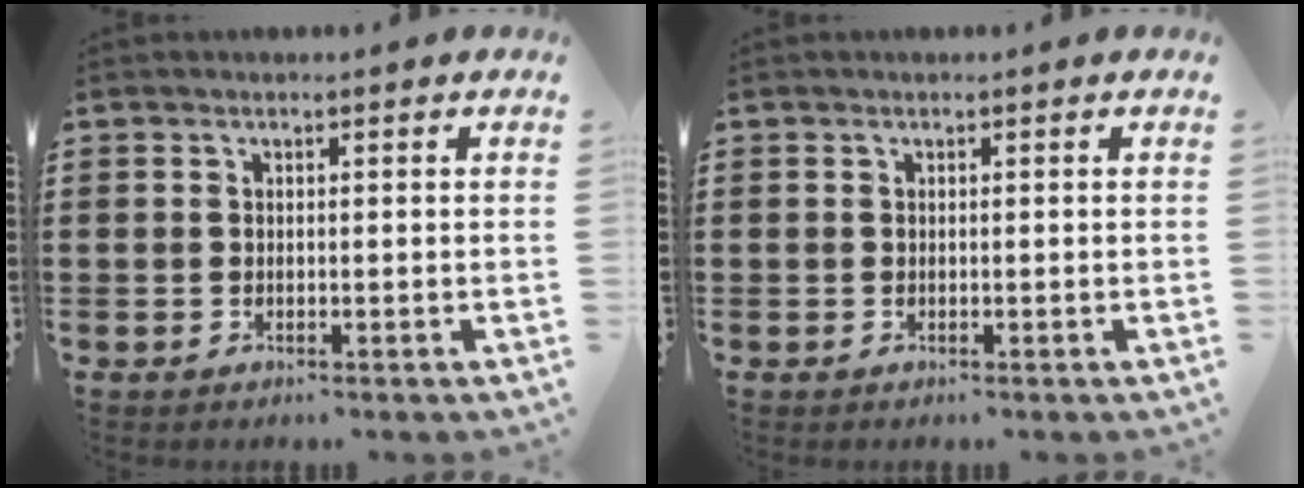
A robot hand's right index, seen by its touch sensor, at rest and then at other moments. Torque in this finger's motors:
{"motor_torque": [0.62, 1.21, 0.00, 0.00]}